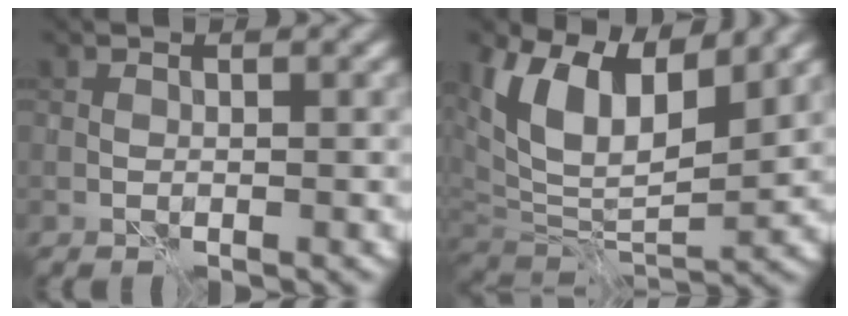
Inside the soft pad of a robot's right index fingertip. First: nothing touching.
{"total": 11.0, "force": [5.4, 5.5, 7.8], "torque": [-0.142, 0.003, 0.094]}